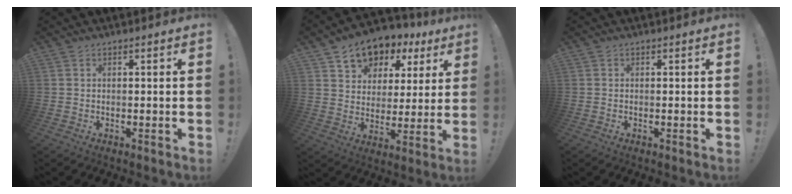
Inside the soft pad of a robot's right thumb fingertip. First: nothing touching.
{"total": 10.3, "force": [6.6, 7.1, 3.4], "torque": [-0.054, -0.049, 0.122]}
{"total": 0.0}